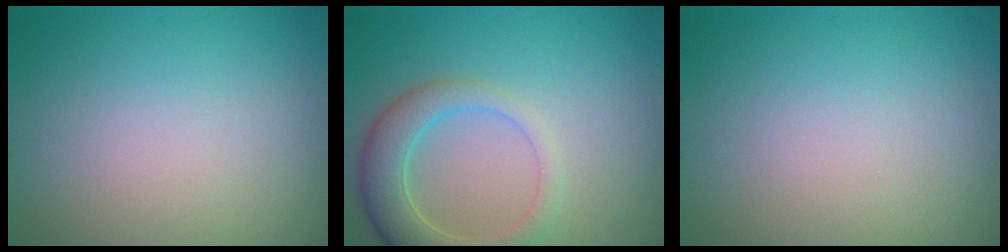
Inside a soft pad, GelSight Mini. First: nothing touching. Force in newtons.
{"total": 4.6, "press": 4.6, "slide": 0.4}
{"total": 0.0}